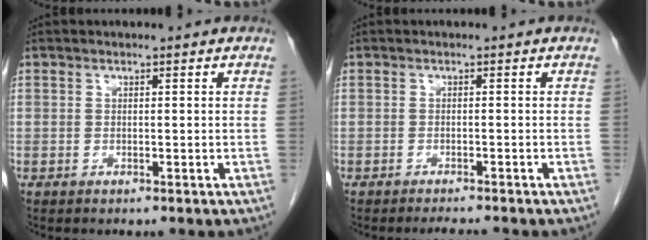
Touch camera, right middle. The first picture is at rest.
{"total": 2.7, "force": [-2.5, -0.1, 1.0], "torque": [-0.017, -0.009, -0.034]}